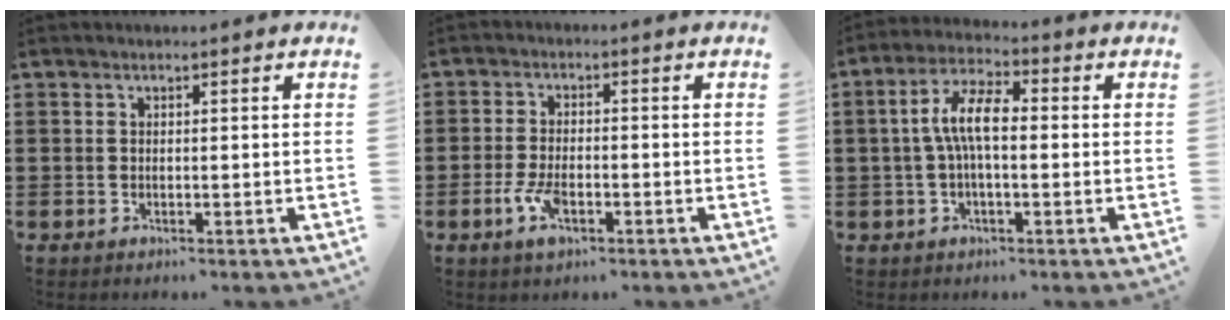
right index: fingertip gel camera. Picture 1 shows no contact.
{"total": 4.4, "force": [-1.7, 1.9, 3.5], "torque": [-0.081, -0.005, -0.034]}
{"total": 7.2, "force": [0.0, 2.6, 6.7], "torque": [-0.143, 0.005, -0.008]}